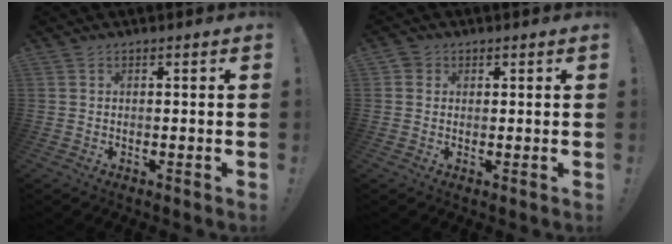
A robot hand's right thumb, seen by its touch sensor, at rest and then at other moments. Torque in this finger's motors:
{"motor_torque": [0.01, 0.11, 0.19, -0.04, 0.01]}